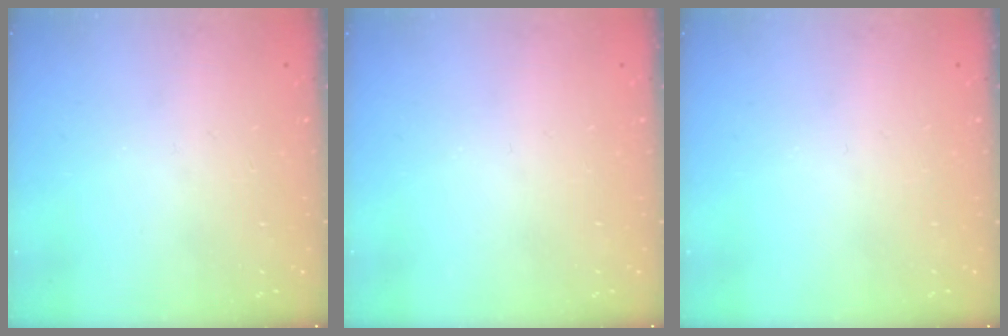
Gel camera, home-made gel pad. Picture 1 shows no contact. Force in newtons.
{"total": 0.0}
{"total": 0.0}